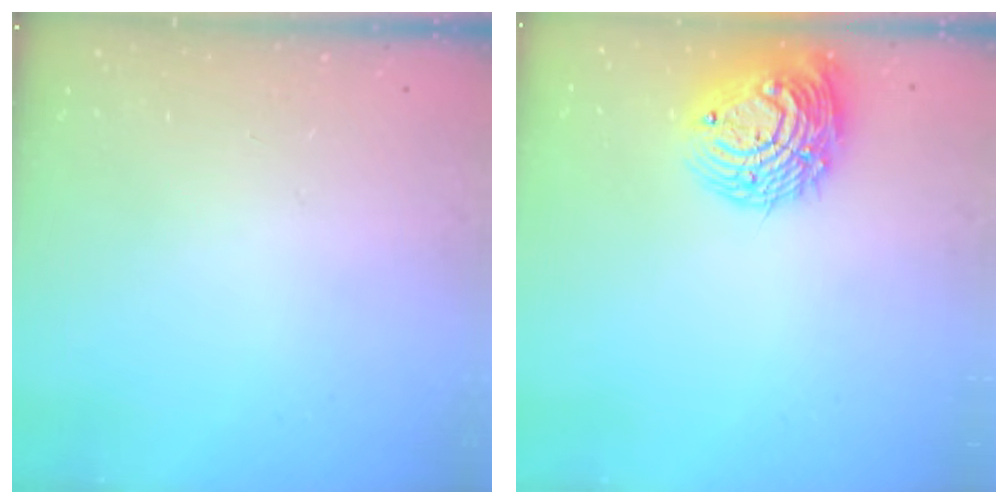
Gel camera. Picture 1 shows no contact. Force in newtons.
{"total": 14.1, "press": 14.1, "slide": 1.3}